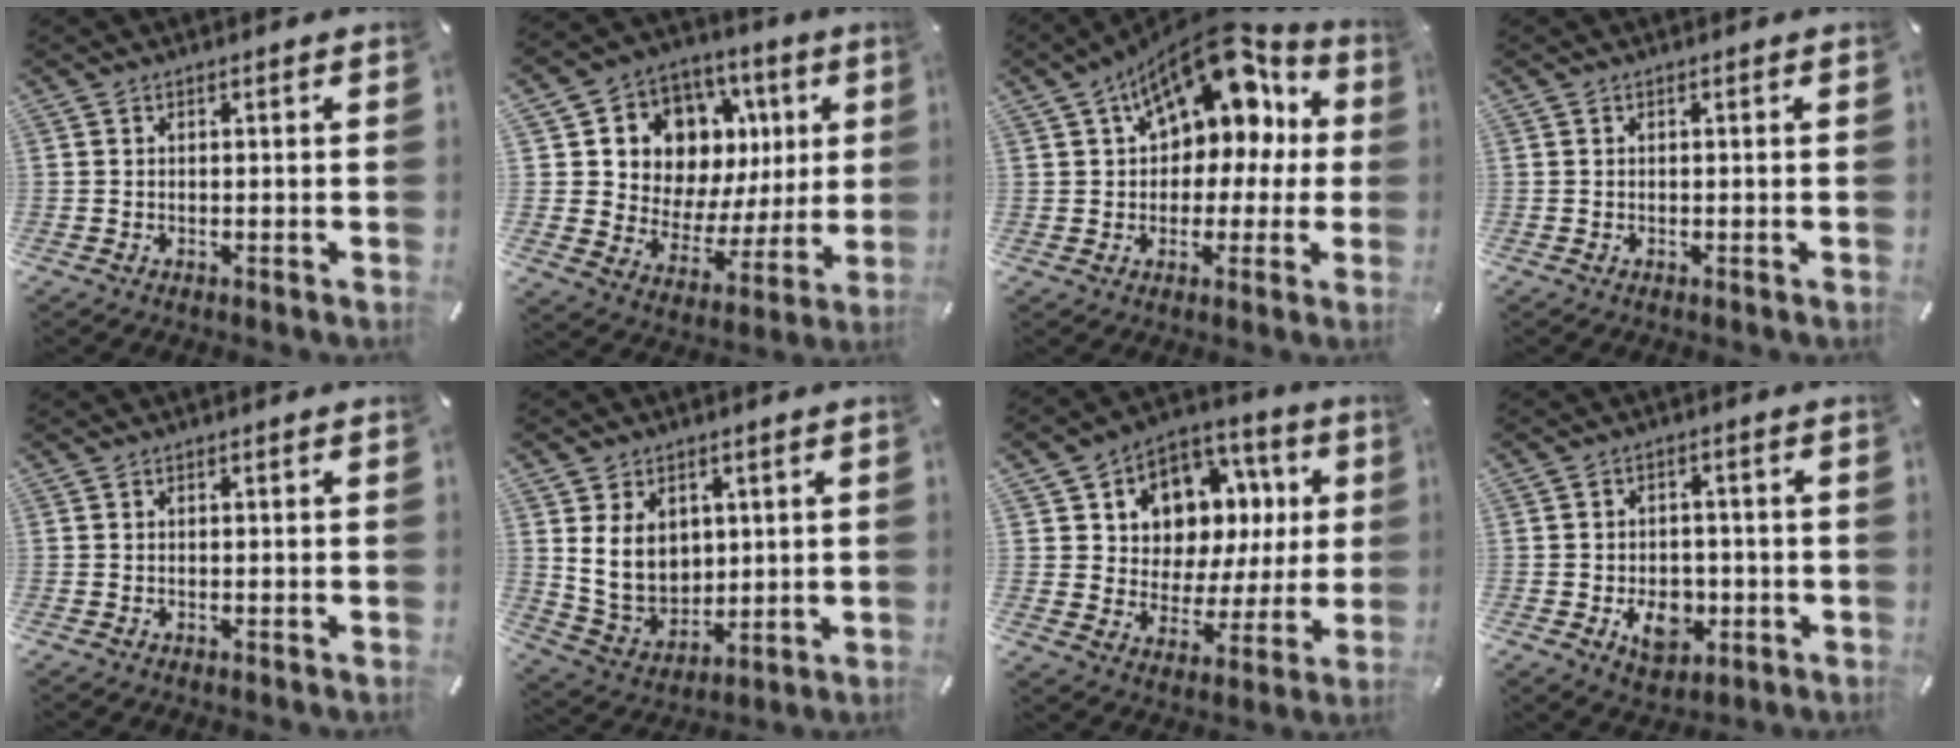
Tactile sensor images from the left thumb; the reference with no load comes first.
{"total": 11.6, "force": [5.1, 9.9, 3.3], "torque": [-0.048, -0.059, 0.101]}
{"total": 16.9, "force": [8.7, 9.9, 10.7], "torque": [-0.160, -0.054, 0.150]}
{"total": 0.0}
{"total": 0.0}
{"total": 10.3, "force": [3.3, 8.7, 4.5], "torque": [-0.099, -0.018, 0.065]}
{"total": 10.0, "force": [4.0, 8.6, 3.1], "torque": [-0.052, -0.044, 0.079]}
{"total": 9.2, "force": [-2.5, 6.8, 5.5], "torque": [-0.075, 0.006, -0.042]}